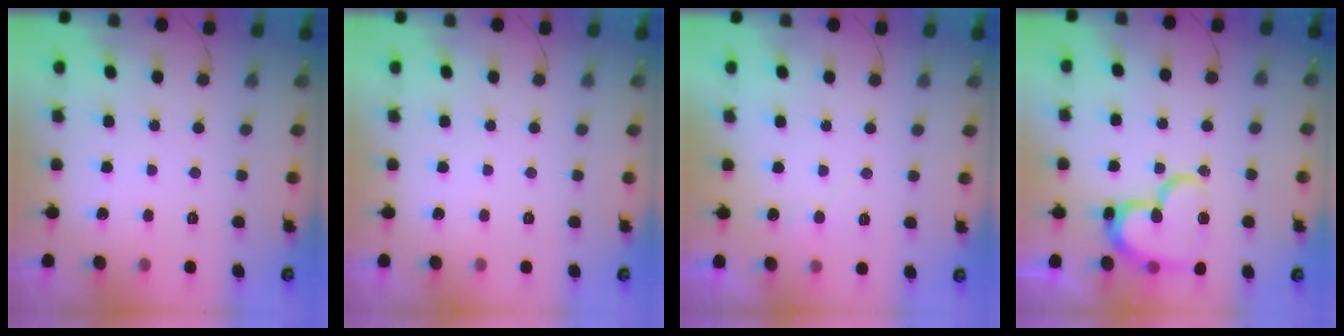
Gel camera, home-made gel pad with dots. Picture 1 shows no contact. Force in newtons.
{"total": 0.0}
{"total": 6.3, "press": 6.3, "slide": 0.5}
{"total": 19.1, "press": 19.0, "slide": 1.9}